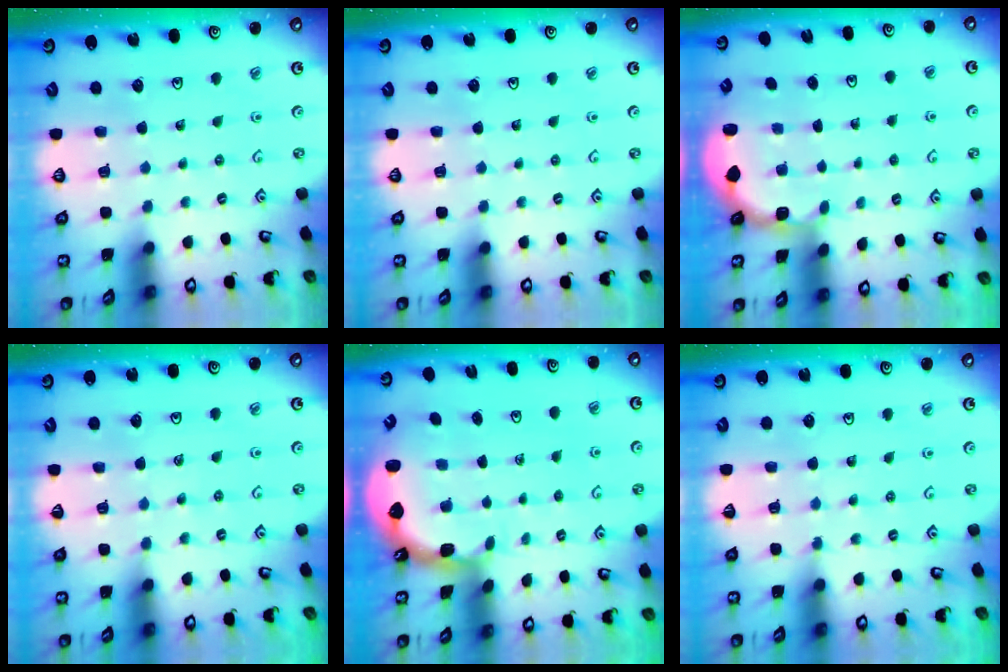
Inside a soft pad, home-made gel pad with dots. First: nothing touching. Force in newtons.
{"total": 0.0}
{"total": 1.9, "press": 1.8, "slide": 0.7}
{"total": 3.5, "press": 3.5, "slide": 0.6}
{"total": 2.5, "press": 1.9, "slide": 1.6}
{"total": 3.9, "press": 3.8, "slide": 0.6}